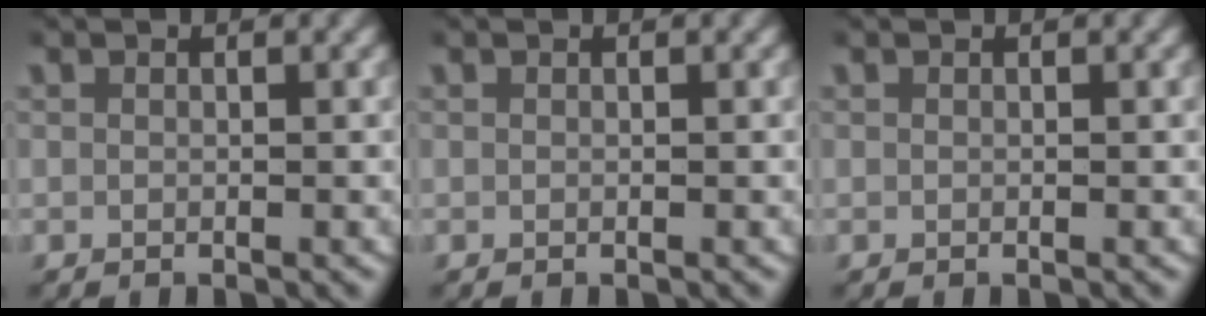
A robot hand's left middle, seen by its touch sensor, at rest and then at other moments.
{"total": 0.0}
{"total": 0.0}